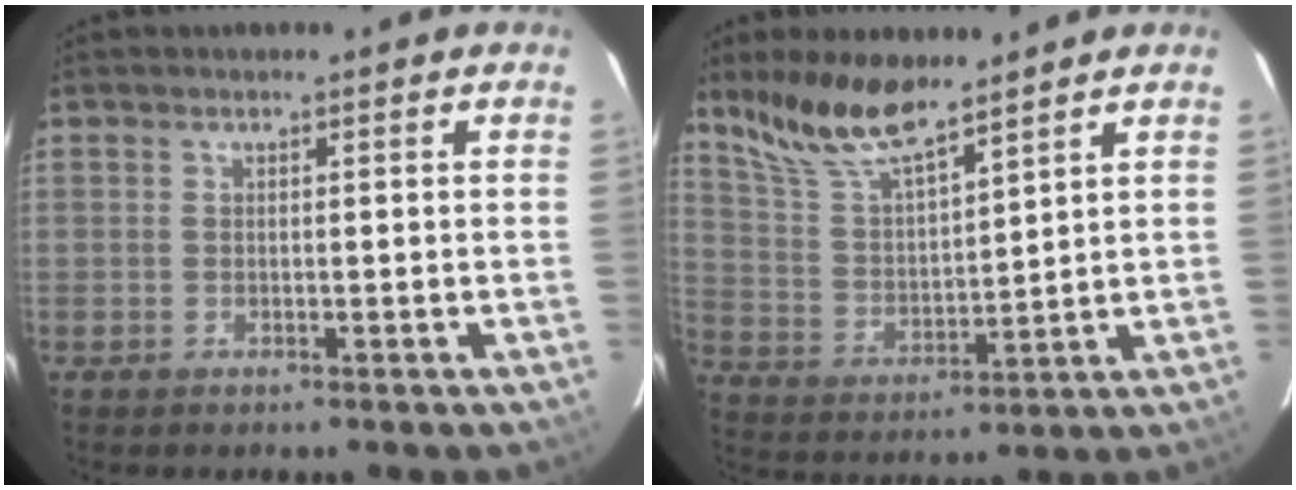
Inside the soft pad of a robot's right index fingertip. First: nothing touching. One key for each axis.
{"total": 12.1, "fx": 9.8, "fy": 2.7, "fz": 6.6, "tx": -0.129, "ty": 0.011, "tz": 0.199}